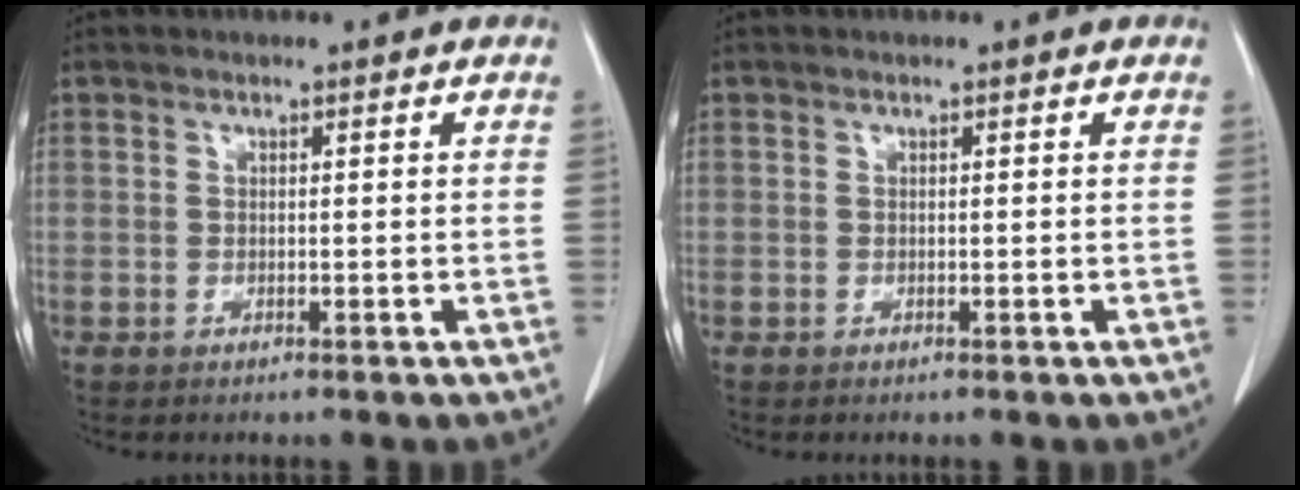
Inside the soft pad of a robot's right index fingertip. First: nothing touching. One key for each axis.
{"total": 0.0}